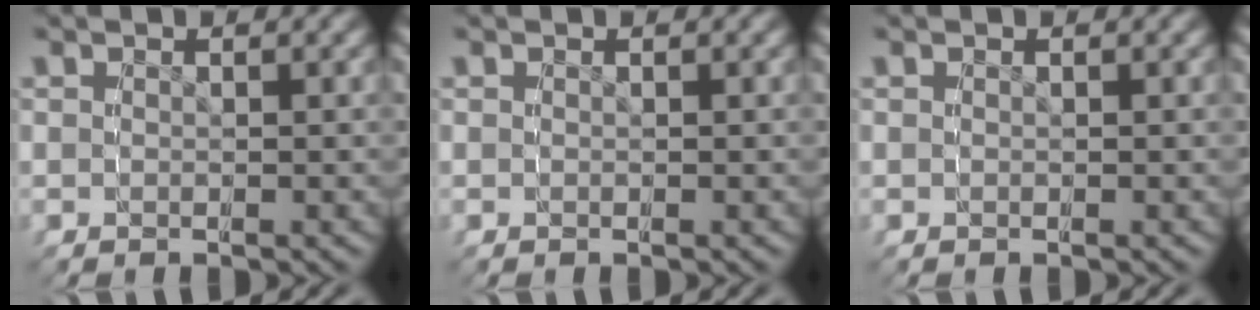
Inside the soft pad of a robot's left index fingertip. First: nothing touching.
{"total": 0.0}
{"total": 0.0}